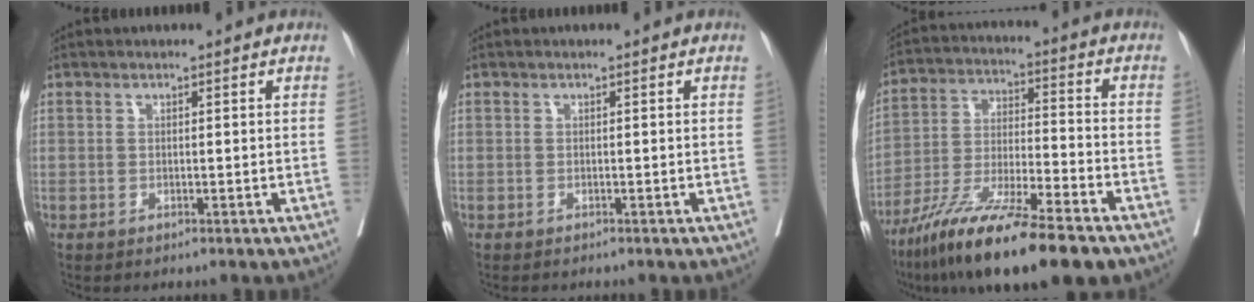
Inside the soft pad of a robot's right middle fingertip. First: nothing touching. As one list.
[{"total": 1.0, "force": [-1.0, 0.2, 0.3], "torque": [-0.009, -0.002, -0.015]}, {"total": 18.0, "force": [-12.5, 2.0, 12.8], "torque": [-0.229, -0.041, -0.226]}]